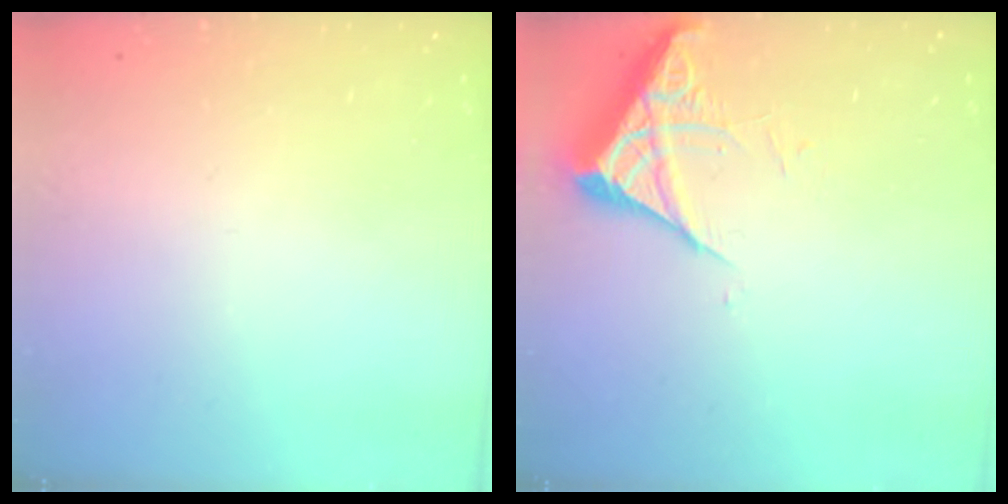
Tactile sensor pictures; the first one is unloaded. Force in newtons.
{"total": 5.4, "press": 5.3, "slide": 0.6}